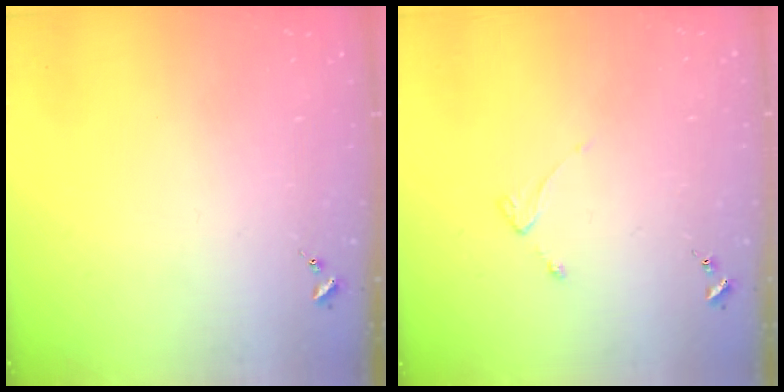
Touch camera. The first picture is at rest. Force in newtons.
{"total": 2.2, "press": 2.1, "slide": 0.4}